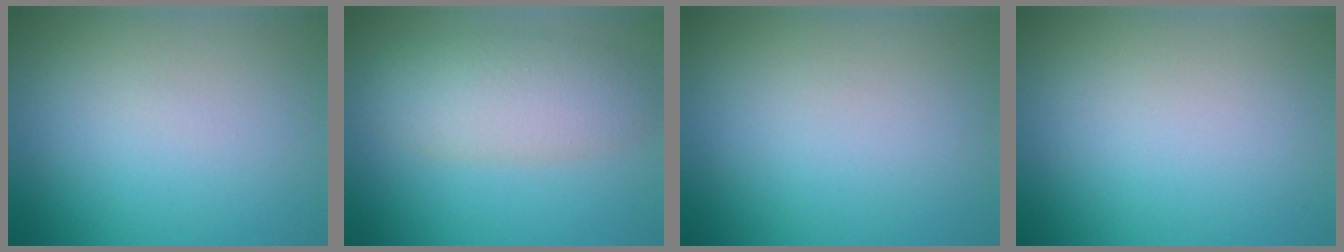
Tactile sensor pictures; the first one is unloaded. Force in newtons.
{"total": 5.4, "press": 5.4, "slide": 0.4}
{"total": 0.0}
{"total": 0.0}